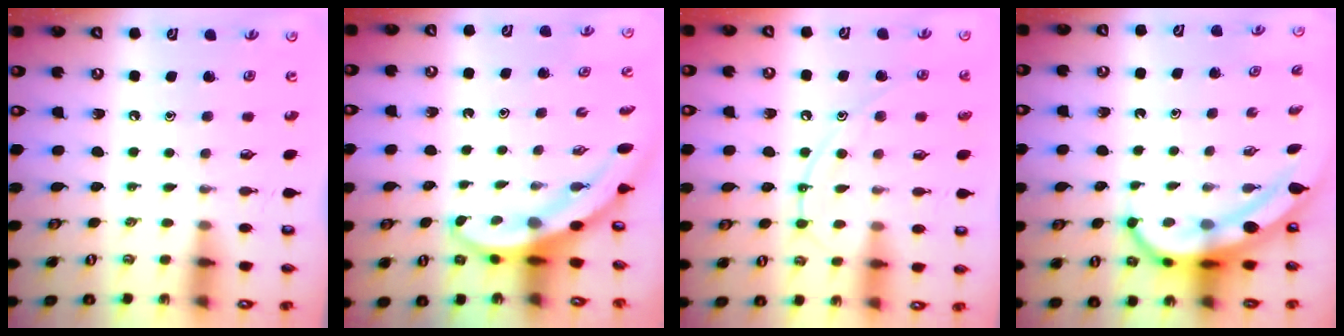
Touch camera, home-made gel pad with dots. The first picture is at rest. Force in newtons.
{"total": 3.6, "press": 3.6, "slide": 0.3}
{"total": 11.5, "press": 11.4, "slide": 1.1}
{"total": 8.0, "press": 7.9, "slide": 0.7}